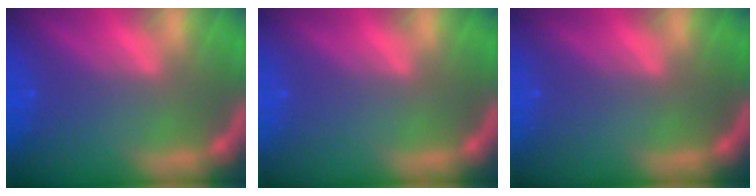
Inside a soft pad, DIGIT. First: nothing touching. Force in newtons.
{"total": 0.0}
{"total": 0.0}